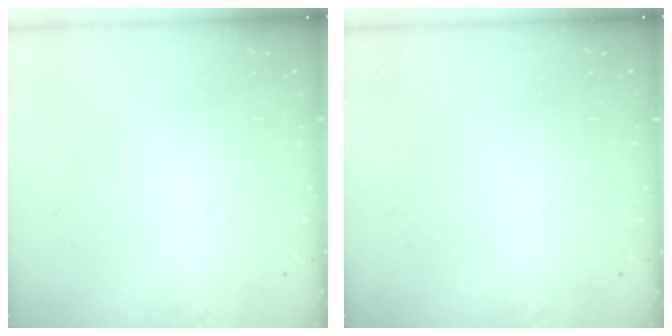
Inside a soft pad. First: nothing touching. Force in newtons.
{"total": 0.0}